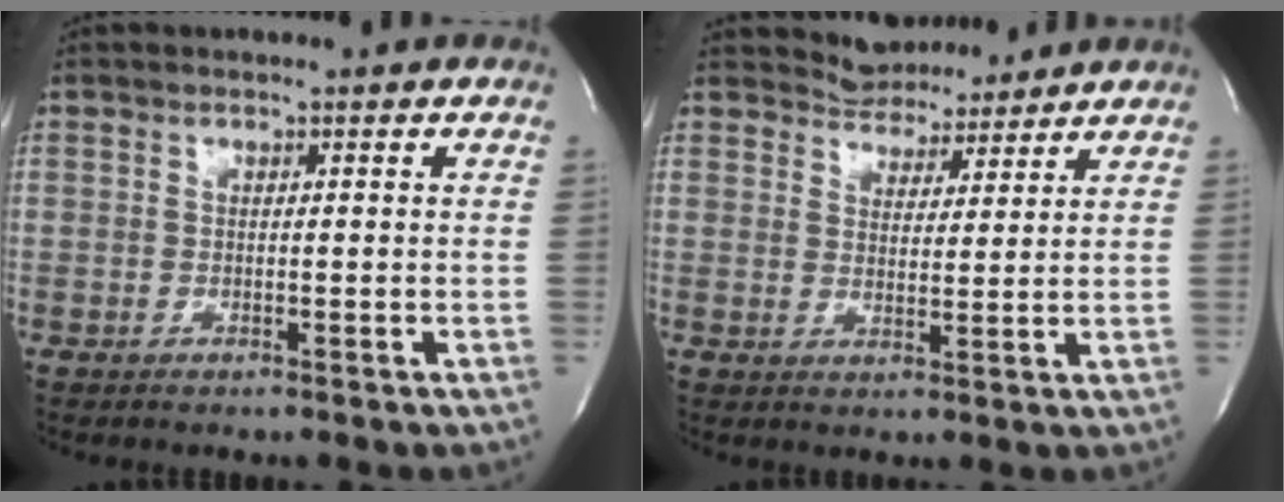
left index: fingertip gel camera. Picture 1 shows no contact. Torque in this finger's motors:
{"motor_torque": [-1.78, 0.35, -0.77, -0.21]}